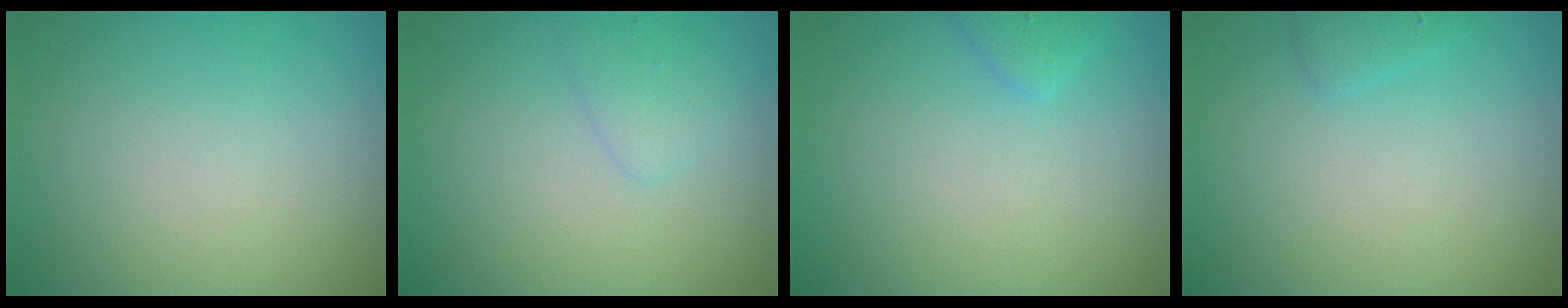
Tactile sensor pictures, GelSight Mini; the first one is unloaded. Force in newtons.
{"total": 1.3, "press": 1.3, "slide": 0.1}
{"total": 1.2, "press": 1.2, "slide": 0.1}
{"total": 1.0, "press": 1.0, "slide": 0.1}